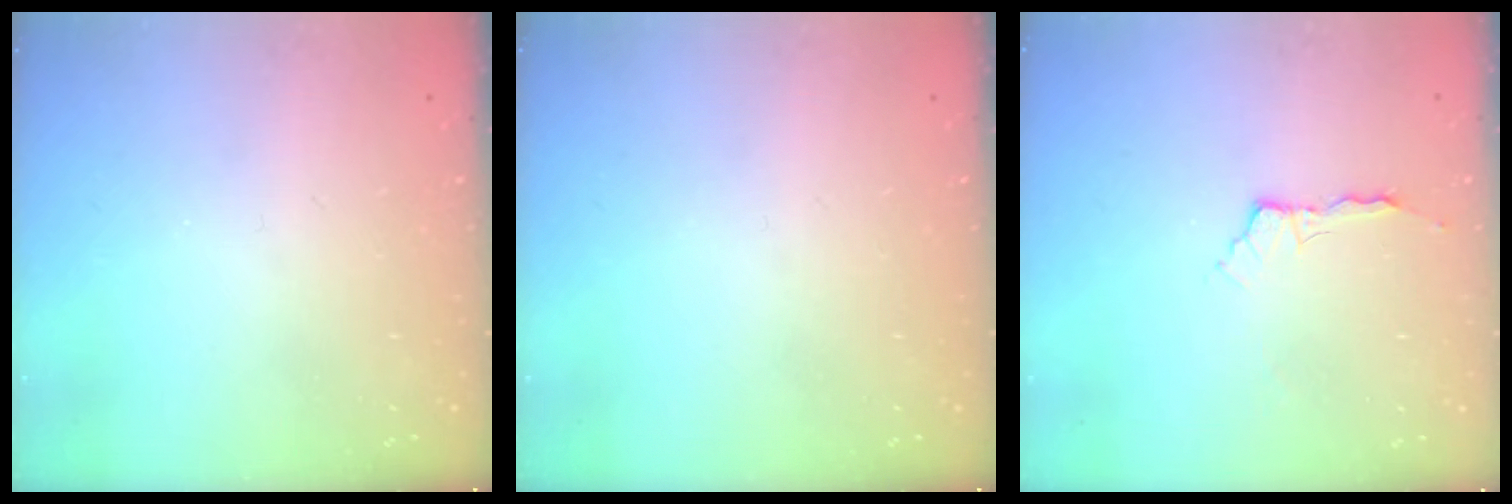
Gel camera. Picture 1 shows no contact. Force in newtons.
{"total": 0.0}
{"total": 3.5, "press": 3.5, "slide": 0.5}